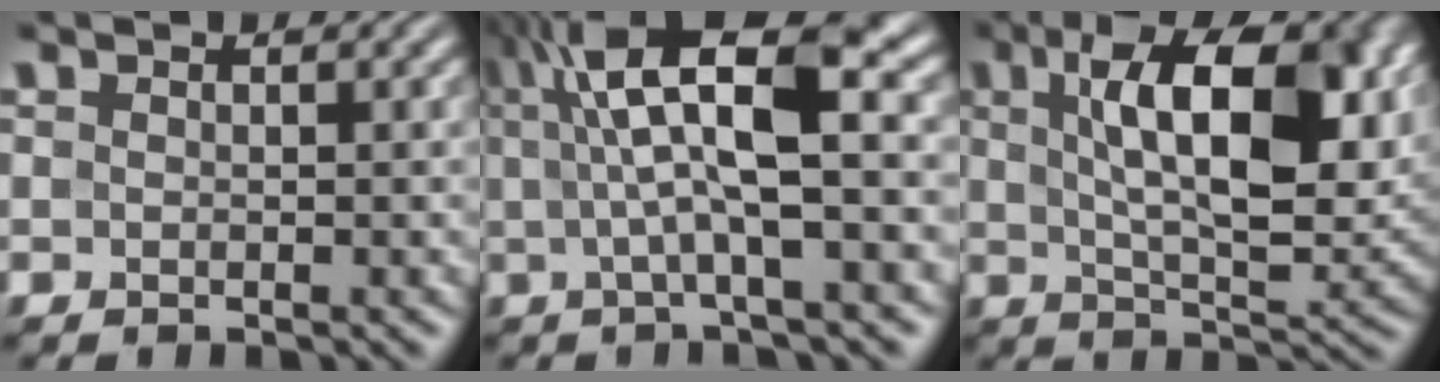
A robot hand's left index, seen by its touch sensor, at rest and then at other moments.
{"total": 9.4, "force": [1.9, 2.3, 8.9], "torque": [-0.144, 0.011, 0.029]}
{"total": 13.0, "force": [3.7, 5.8, 11.0], "torque": [-0.166, 0.000, 0.059]}